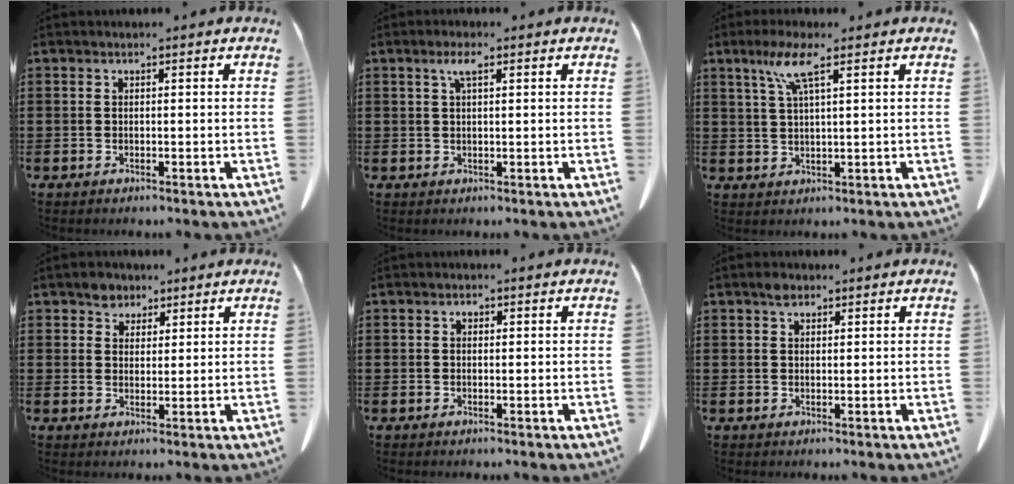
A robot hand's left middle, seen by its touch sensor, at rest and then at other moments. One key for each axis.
{"total": 2.7, "fx": 1.2, "fy": 0.7, "fz": 2.3, "tx": -0.049, "ty": 0.008, "tz": 0.018}
{"total": 5.6, "fx": 3.0, "fy": 0.6, "fz": 4.7, "tx": -0.100, "ty": 0.006, "tz": 0.049}
{"total": 3.2, "fx": 2.4, "fy": 2.0, "fz": 0.5, "tx": -0.011, "ty": 0.005, "tz": 0.045}
{"total": 0.6, "fx": 0.1, "fy": 0.5, "fz": 0.4, "tx": -0.010, "ty": 0.003, "tz": 0.002}
{"total": 1.6, "fx": 1.0, "fy": 0.8, "fz": 0.9, "tx": -0.012, "ty": 0.001, "tz": 0.017}